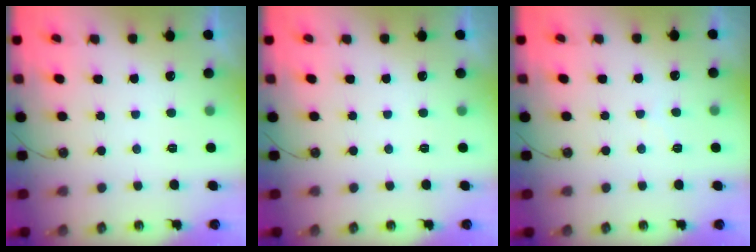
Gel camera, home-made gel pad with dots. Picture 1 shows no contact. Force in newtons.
{"total": 0.0}
{"total": 6.5, "press": 6.4, "slide": 0.9}